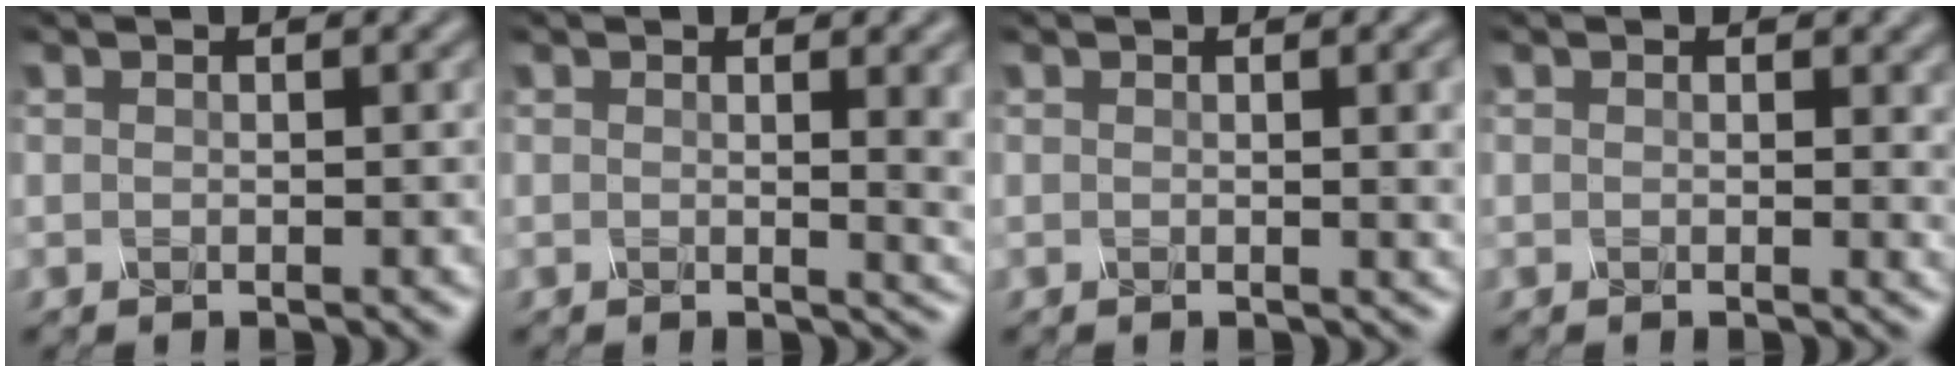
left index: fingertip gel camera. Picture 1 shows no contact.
{"total": 5.1, "force": [0.5, 1.8, 4.7], "torque": [-0.035, -0.001, 0.008]}
{"total": 3.6, "force": [0.4, 1.2, 3.4], "torque": [-0.029, 0.005, 0.003]}
{"total": 1.5, "force": [0.3, 0.4, 1.4], "torque": [-0.013, -0.003, 0.001]}